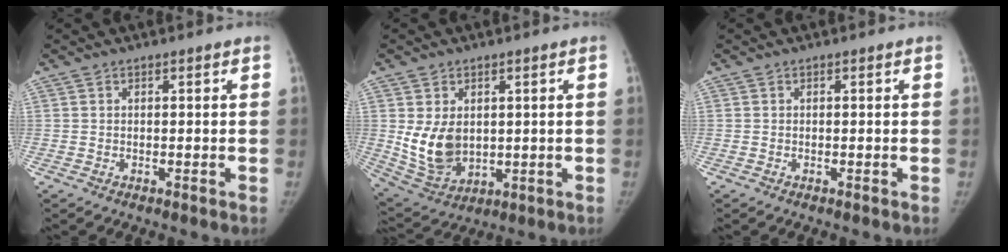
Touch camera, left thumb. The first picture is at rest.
{"total": 10.0, "force": [1.1, 7.1, 7.0], "torque": [-0.110, -0.018, 0.044]}
{"total": 0.0}